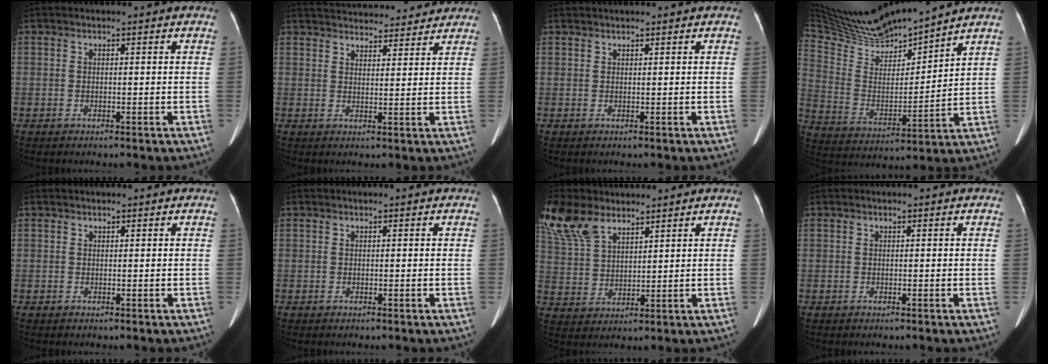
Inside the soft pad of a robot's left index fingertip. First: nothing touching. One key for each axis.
{"total": 14.9, "fx": 14.1, "fy": 2.8, "fz": 3.8, "tx": -0.048, "ty": 0.023, "tz": 0.192}
{"total": 1.9, "fx": 1.8, "fy": 0.2, "fz": 0.7, "tx": -0.007, "ty": 0.017, "tz": 0.025}
{"total": 15.9, "fx": 15.1, "fy": 0.3, "fz": 5.0, "tx": -0.106, "ty": -0.010, "tz": 0.287}
{"total": 0.6, "fx": 0.3, "fy": 0.5, "fz": -0.1, "tx": 0.004, "ty": 0.008, "tz": 0.005}
{"total": 0.0}
{"total": 15.0, "fx": 11.1, "fy": 7.0, "fz": 7.3, "tx": -0.196, "ty": 0.029, "tz": 0.224}
{"total": 0.0}